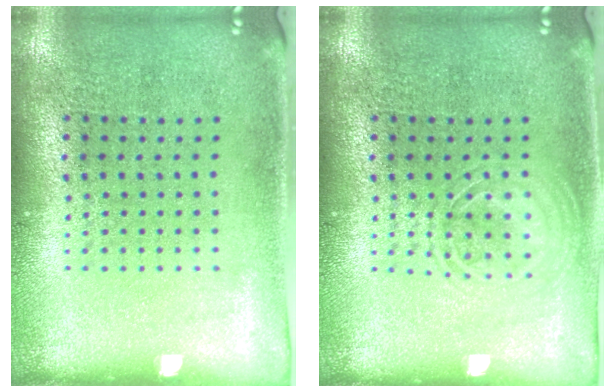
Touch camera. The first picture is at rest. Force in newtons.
{"total": 2.0, "press": 1.9, "slide": 0.3}